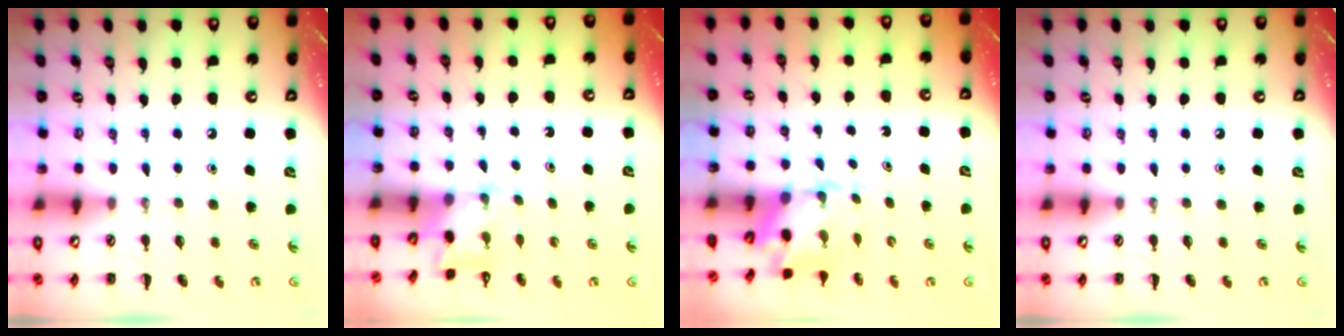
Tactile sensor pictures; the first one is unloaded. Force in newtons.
{"total": 2.0, "press": 2.0, "slide": 0.5}
{"total": 4.1, "press": 4.1, "slide": 0.4}
{"total": 0.0}